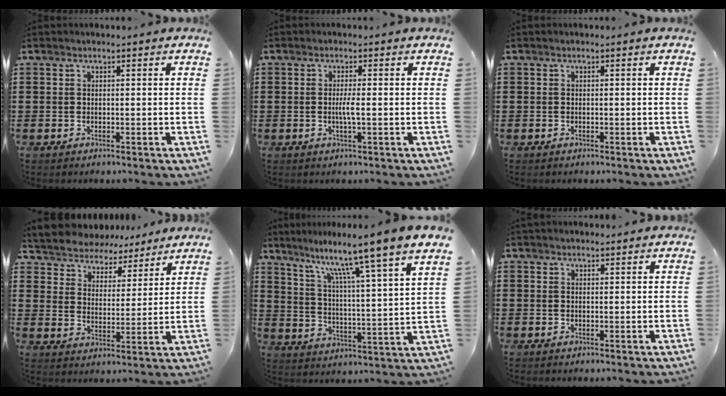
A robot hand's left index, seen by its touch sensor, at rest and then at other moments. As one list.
[{"total": 2.3, "force": [-0.2, 0.0, 2.3], "torque": [-0.043, -0.002, -0.005]}, {"total": 0.0}, {"total": 4.9, "force": [4.8, 0.9, -0.5], "torque": [-0.020, -0.034, 0.083]}, {"total": 9.5, "force": [7.9, -1.8, 4.9], "torque": [-0.110, -0.069, 0.118]}, {"total": 1.1, "force": [1.1, 0.4, 0.1], "torque": [-0.004, 0.001, 0.022]}]